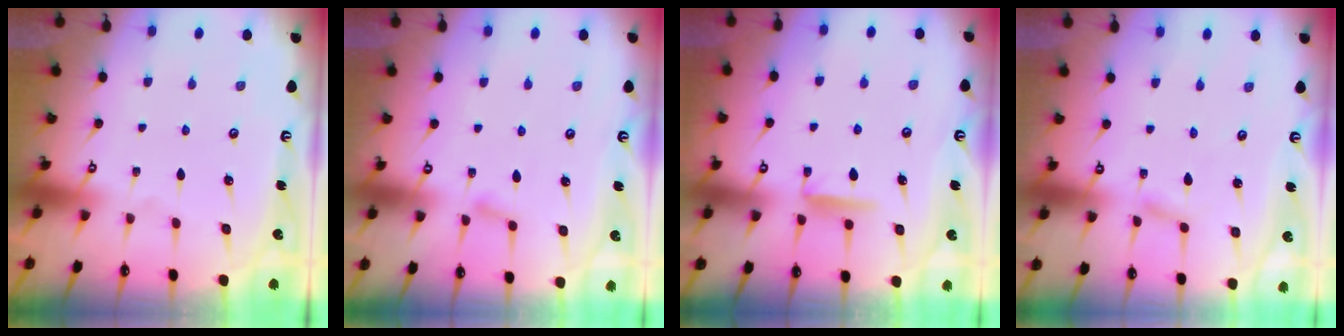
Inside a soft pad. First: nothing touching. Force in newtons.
{"total": 4.9, "press": 4.9, "slide": 0.5}
{"total": 5.8, "press": 5.8, "slide": 0.7}
{"total": 1.7, "press": 1.7, "slide": 0.2}